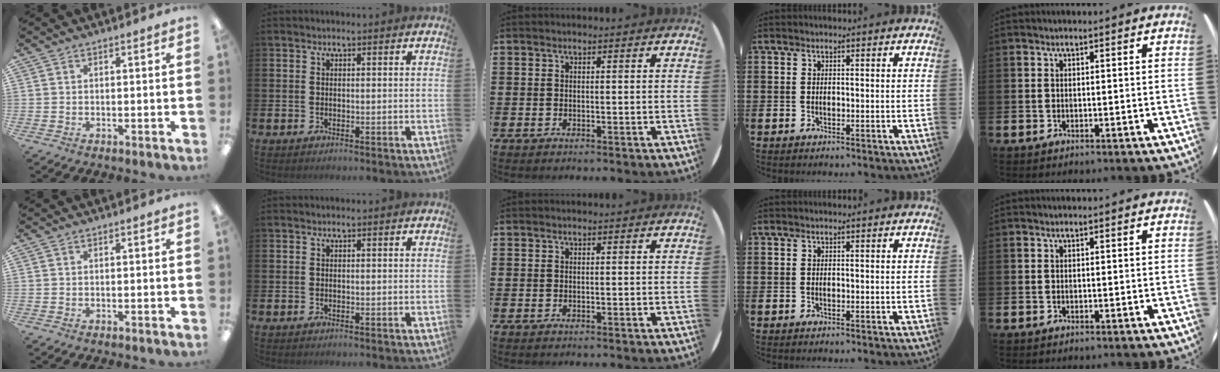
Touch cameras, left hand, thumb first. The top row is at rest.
{}